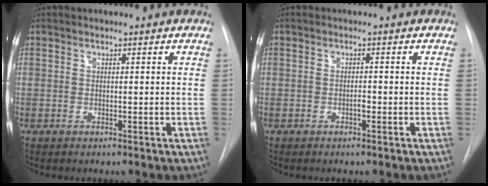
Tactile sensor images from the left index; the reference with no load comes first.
{"total": 0.7, "force": [-0.4, 0.2, 0.6], "torque": [-0.011, 0.002, -0.007]}